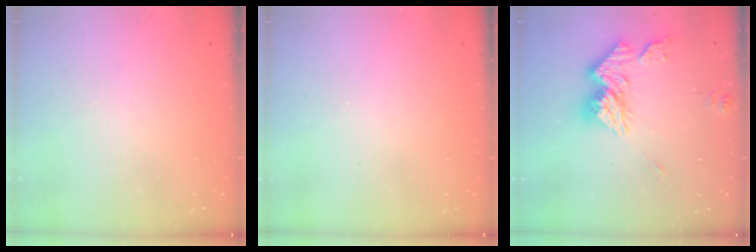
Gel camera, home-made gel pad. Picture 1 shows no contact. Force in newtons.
{"total": 0.0}
{"total": 14.8, "press": 14.7, "slide": 1.6}